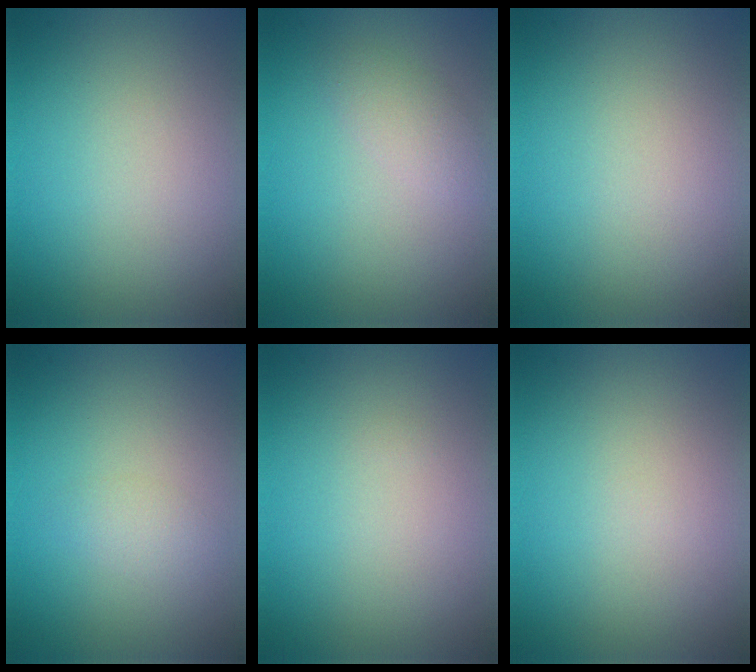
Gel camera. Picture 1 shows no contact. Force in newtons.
{"total": 1.6, "press": 1.6, "slide": 0.2}
{"total": 0.0}
{"total": 1.1, "press": 1.1, "slide": 0.1}
{"total": 0.0}
{"total": 0.0}